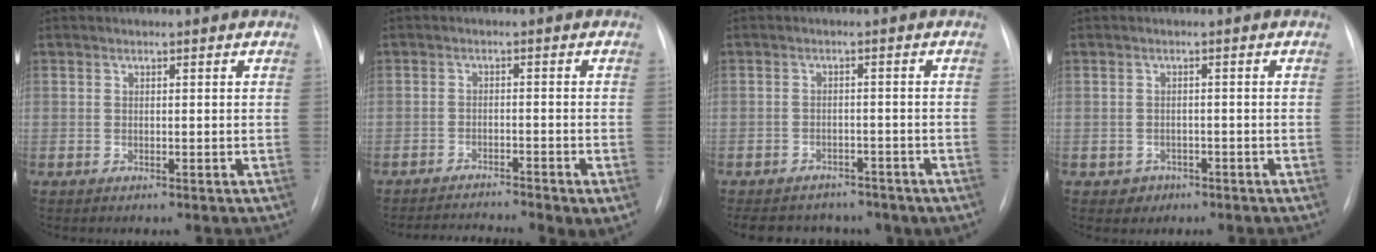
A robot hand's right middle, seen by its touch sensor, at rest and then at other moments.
{"total": 7.1, "force": [-5.8, 0.8, 4.0], "torque": [-0.067, -0.006, -0.089]}
{"total": 12.8, "force": [-9.7, 6.8, 4.8], "torque": [-0.099, 0.011, -0.109]}
{"total": 2.1, "force": [-1.2, 1.8, 0.1], "torque": [-0.001, 0.007, -0.012]}